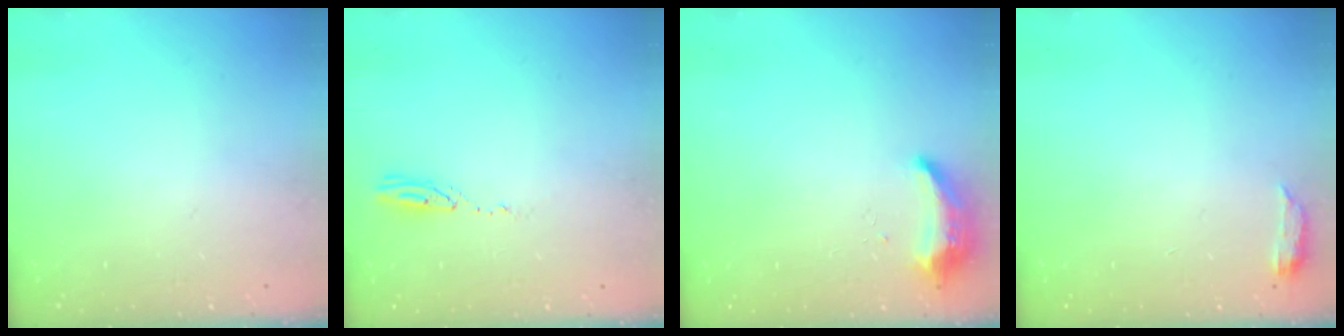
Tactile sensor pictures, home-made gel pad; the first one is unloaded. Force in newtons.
{"total": 3.4, "press": 3.4, "slide": 0.3}
{"total": 9.6, "press": 9.6, "slide": 0.5}
{"total": 3.4, "press": 3.3, "slide": 0.5}